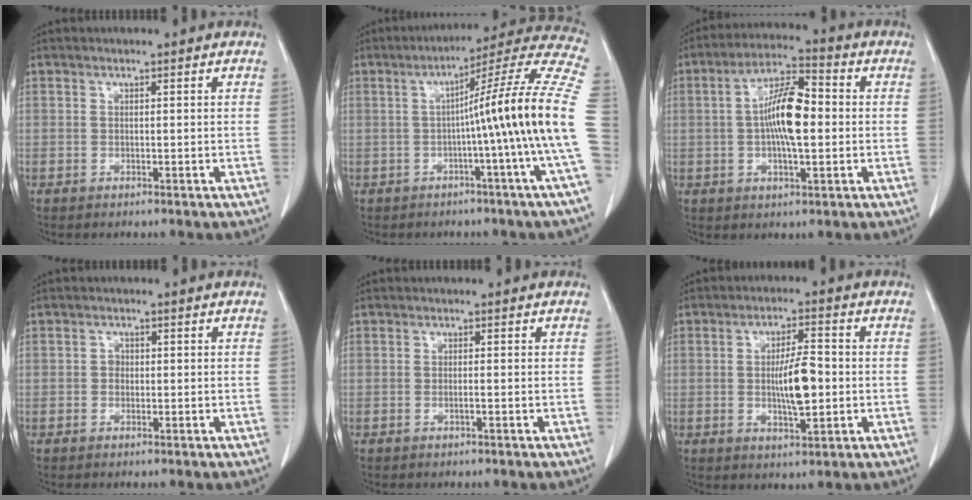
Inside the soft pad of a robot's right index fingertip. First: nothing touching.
{"total": 17.3, "force": [-2.0, -2.8, 17.0], "torque": [-0.211, 0.019, -0.044]}
{"total": 10.2, "force": [0.1, 2.7, 9.9], "torque": [-0.185, 0.014, -0.006]}
{"total": 1.1, "force": [-0.1, 1.0, 0.5], "torque": [-0.006, 0.004, -0.003]}
{"total": 0.6, "force": [-0.3, -0.1, 0.6], "torque": [-0.012, 0.001, -0.005]}
{"total": 7.1, "force": [-0.6, 1.5, 6.9], "torque": [-0.125, 0.000, -0.011]}